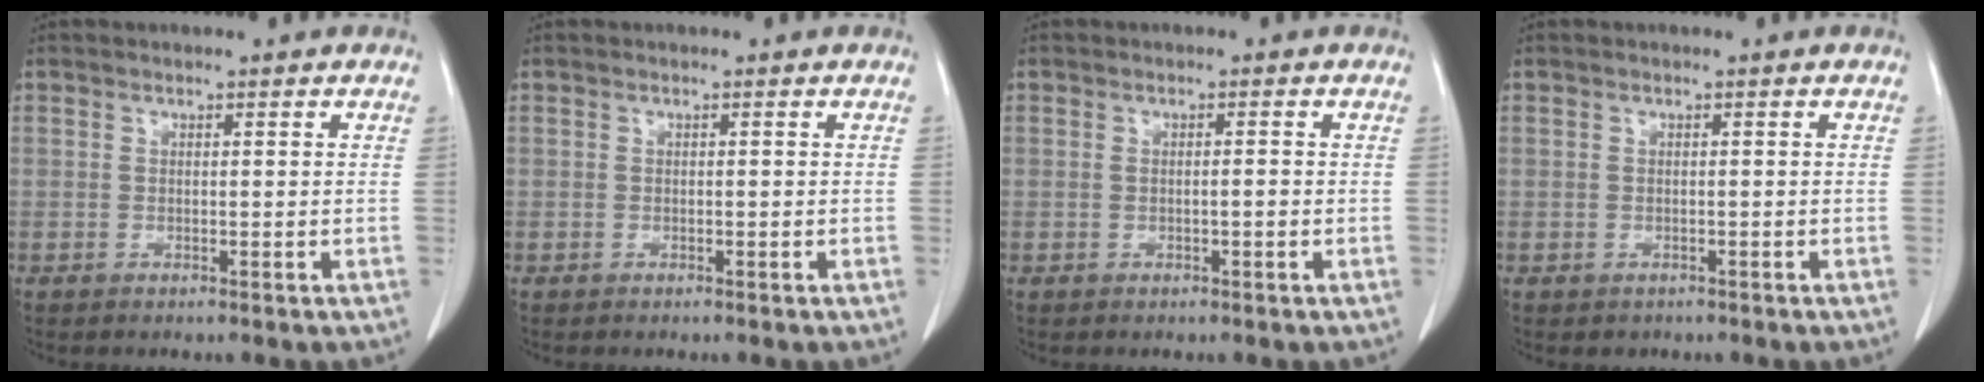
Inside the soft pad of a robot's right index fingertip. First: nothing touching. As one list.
[{"total": 0.0}, {"total": 1.1, "force": [-0.1, 0.1, 1.1], "torque": [-0.018, 0.003, 0.003]}, {"total": 1.0, "force": [-0.4, 0.9, 0.0], "torque": [-0.004, 0.004, -0.002]}]